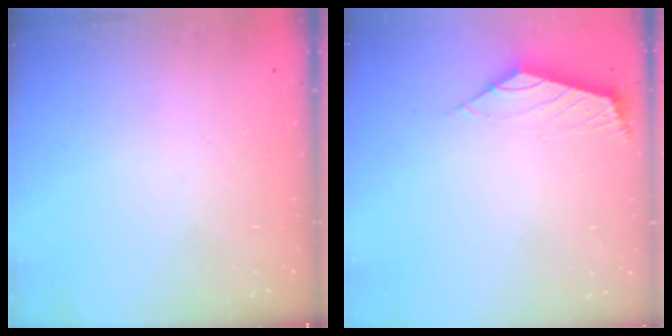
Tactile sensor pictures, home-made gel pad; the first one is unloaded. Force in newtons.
{"total": 2.5, "press": 2.4, "slide": 0.6}